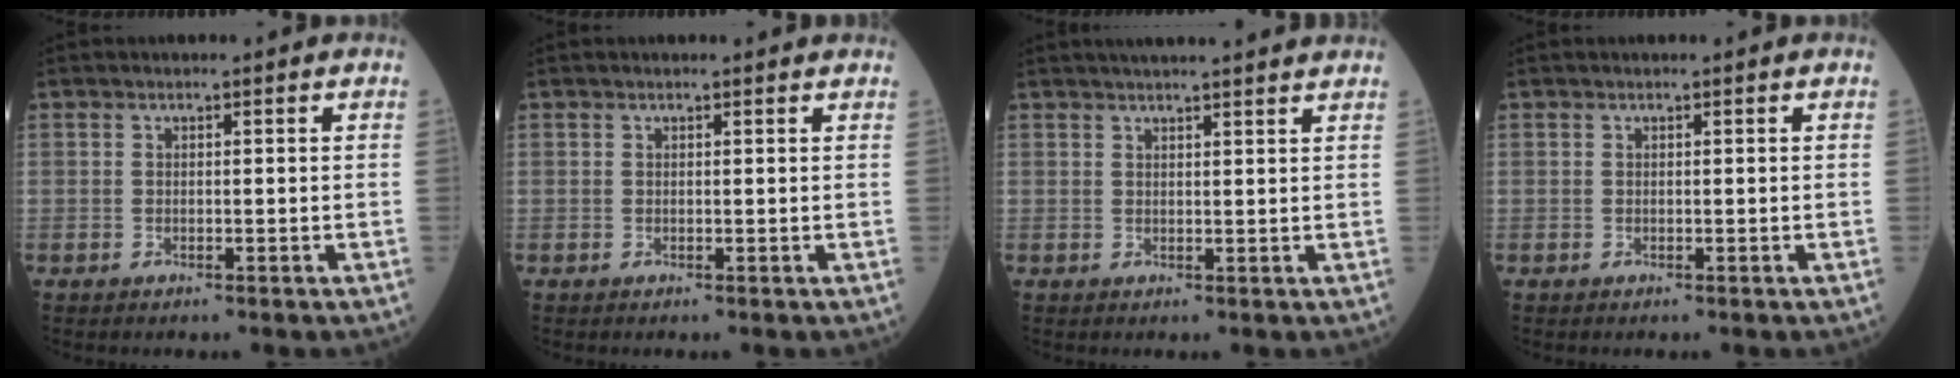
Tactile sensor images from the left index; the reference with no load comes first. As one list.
[{"total": 1.4, "force": [1.4, 0.1, 0.2], "torque": [-0.010, 0.003, 0.010]}, {"total": 9.9, "force": [8.9, 0.1, 4.2], "torque": [-0.056, 0.025, 0.099]}, {"total": 0.0}]